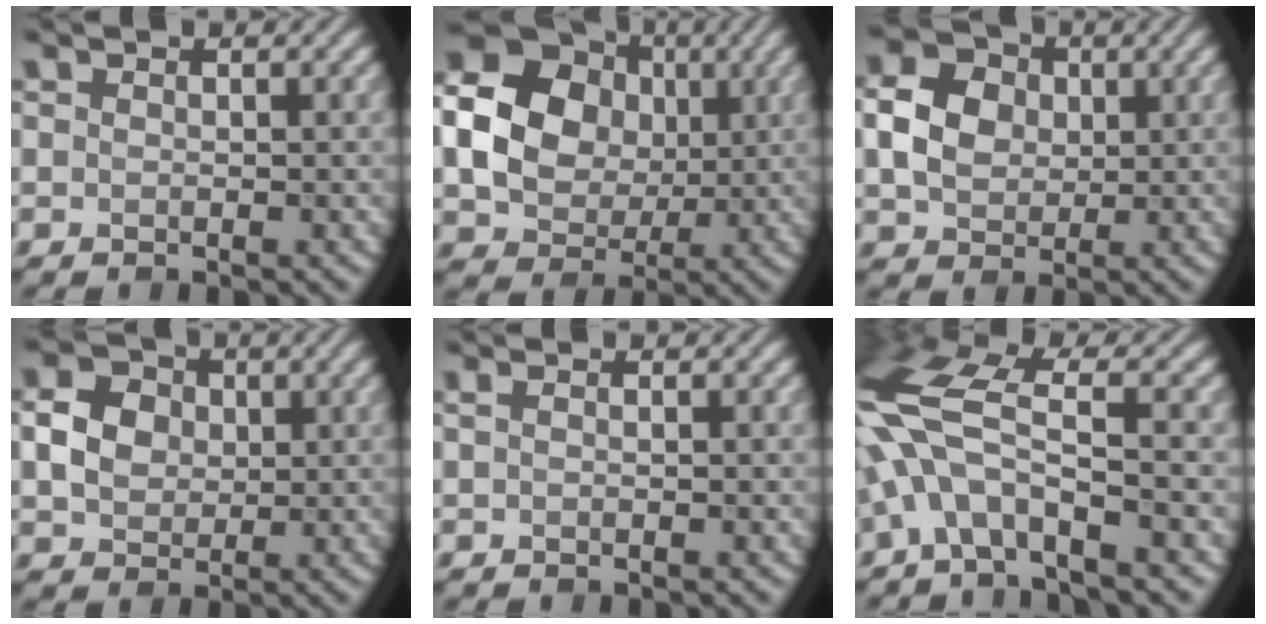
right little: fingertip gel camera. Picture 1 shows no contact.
{"total": 14.6, "force": [2.1, 12.8, 6.6], "torque": [-0.142, 0.027, 0.018]}
{"total": 4.6, "force": [0.1, 3.9, 2.5], "torque": [-0.056, 0.011, 0.002]}
{"total": 3.7, "force": [0.0, 3.2, 1.9], "torque": [-0.035, 0.009, 0.001]}
{"total": 0.6, "force": [-0.5, -0.2, 0.0], "torque": [0.000, 0.003, -0.008]}
{"total": 9.0, "force": [-1.7, 3.5, 8.1], "torque": [-0.187, 0.019, -0.051]}